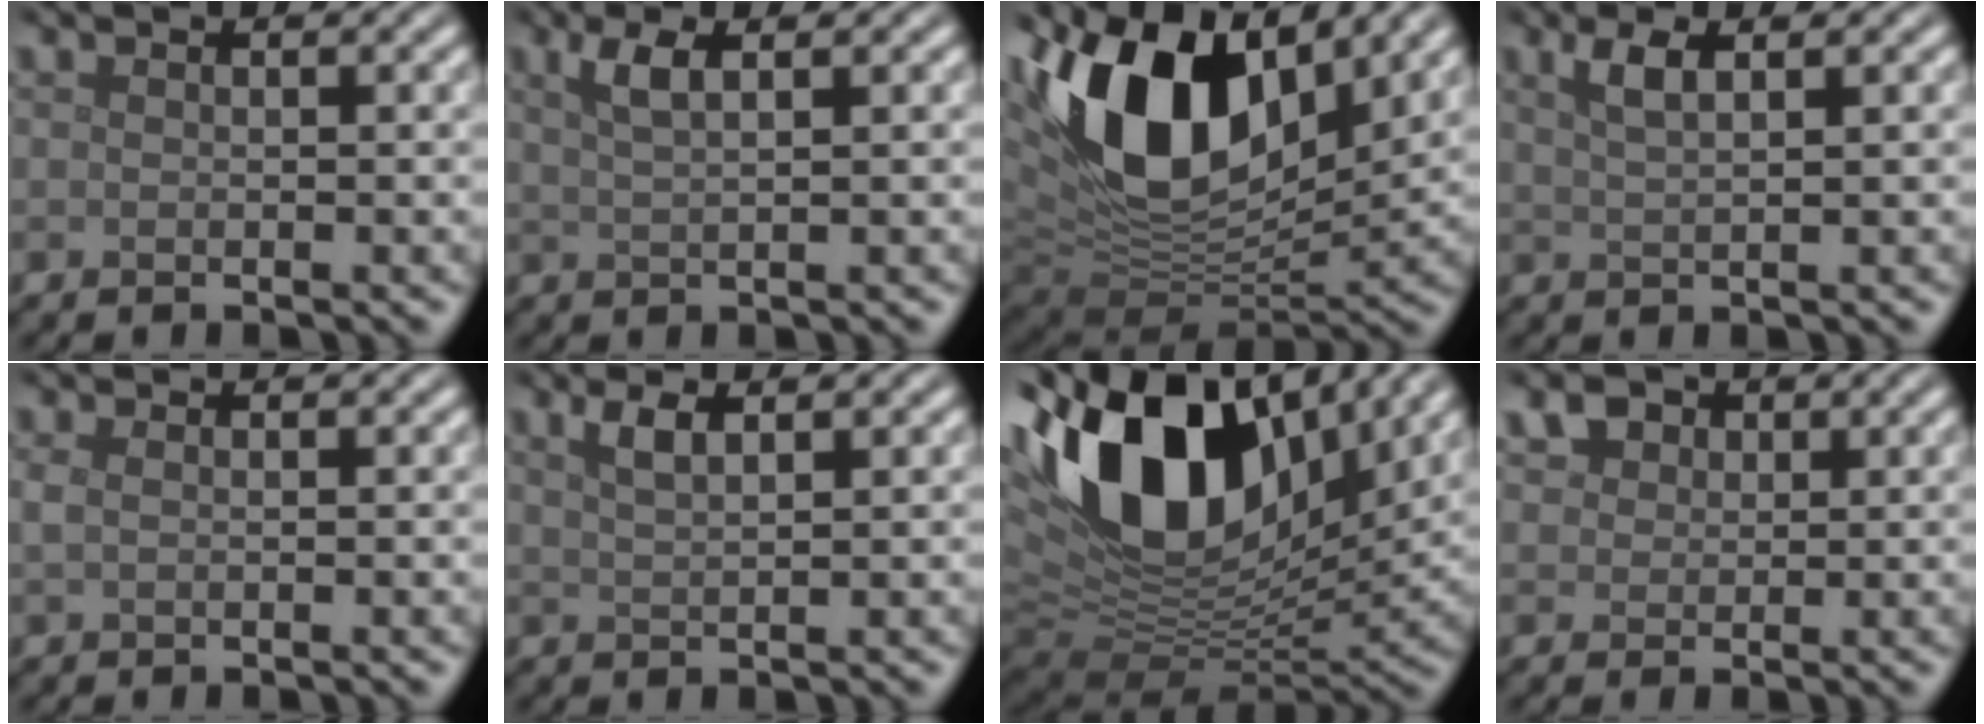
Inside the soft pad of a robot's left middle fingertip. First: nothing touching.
{"total": 2.6, "force": [1.3, 0.8, 2.1], "torque": [-0.033, 0.004, 0.021]}
{"total": 14.5, "force": [5.6, 8.0, 10.7], "torque": [-0.207, 0.010, 0.097]}
{"total": 2.4, "force": [1.3, 0.7, 1.9], "torque": [-0.031, 0.004, 0.022]}
{"total": 0.9, "force": [0.2, 0.5, 0.7], "torque": [-0.020, 0.001, 0.004]}
{"total": 2.1, "force": [1.3, 0.6, 1.5], "torque": [-0.027, 0.004, 0.023]}
{"total": 15.9, "force": [5.9, 9.1, 11.6], "torque": [-0.227, 0.022, 0.099]}
{"total": 2.9, "force": [1.7, 2.0, 1.2], "torque": [-0.032, -0.001, 0.030]}